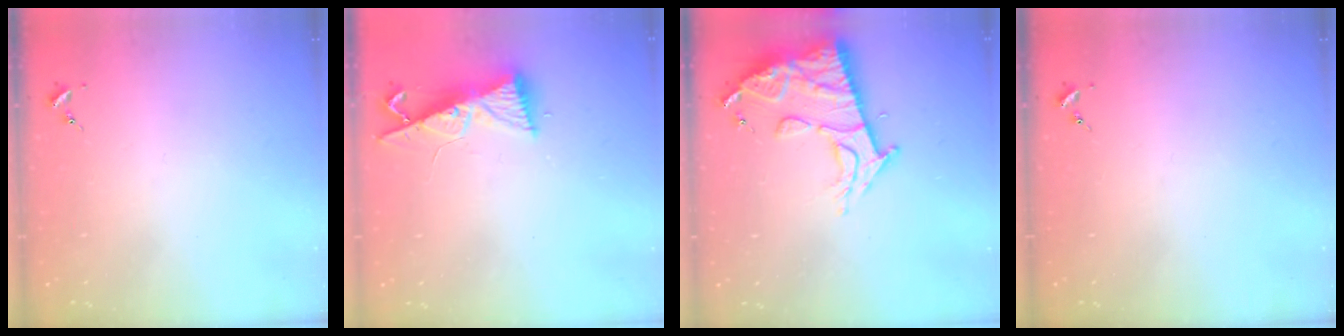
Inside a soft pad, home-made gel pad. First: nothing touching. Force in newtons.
{"total": 8.5, "press": 8.5, "slide": 1.0}
{"total": 14.4, "press": 14.3, "slide": 1.2}
{"total": 0.0}